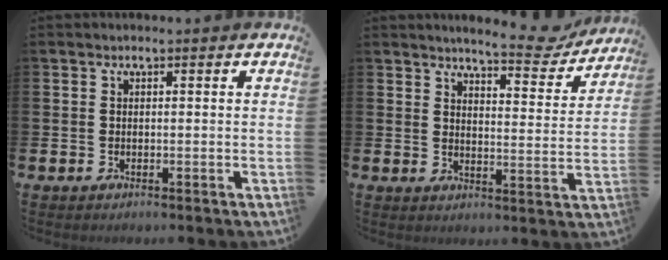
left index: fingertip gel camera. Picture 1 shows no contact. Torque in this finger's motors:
{"motor_torque": [1.07, -1.07, 0.20, 0.11]}